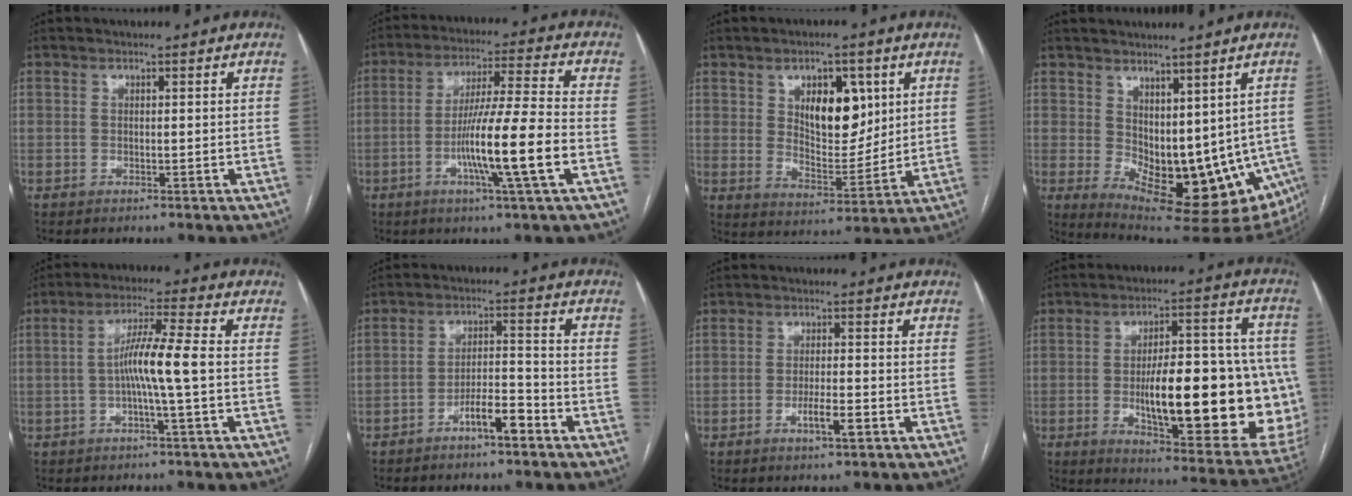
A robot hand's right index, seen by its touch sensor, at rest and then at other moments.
{"total": 12.8, "force": [-3.6, -0.8, 12.2], "torque": [-0.217, -0.006, -0.068]}
{"total": 10.3, "force": [3.8, 5.0, 8.1], "torque": [-0.123, 0.003, 0.070]}
{"total": 15.8, "force": [-2.0, 8.1, 13.5], "torque": [-0.174, -0.015, -0.006]}
{"total": 7.4, "force": [-0.9, -0.5, 7.4], "torque": [-0.137, 0.012, -0.019]}
{"total": 5.8, "force": [-3.8, 1.1, 4.2], "torque": [-0.077, 0.013, -0.063]}
{"total": 3.6, "force": [-1.7, 0.5, 3.2], "torque": [-0.057, -0.001, -0.027]}
{"total": 27.2, "force": [-3.4, 7.6, 25.9], "torque": [-0.297, 0.014, -0.025]}